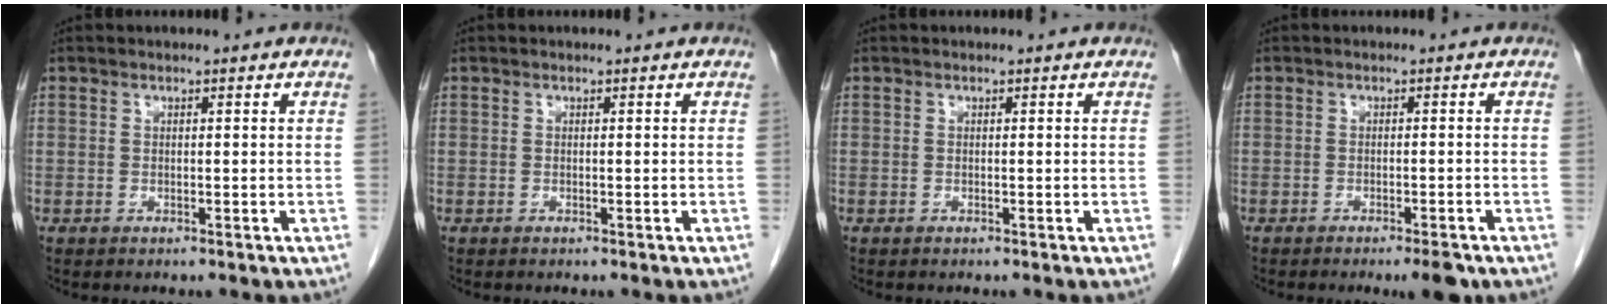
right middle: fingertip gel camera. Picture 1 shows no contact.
{"total": 0.0}
{"total": 0.0}
{"total": 3.3, "force": [-2.3, 0.6, 2.2], "torque": [-0.025, -0.003, -0.029]}